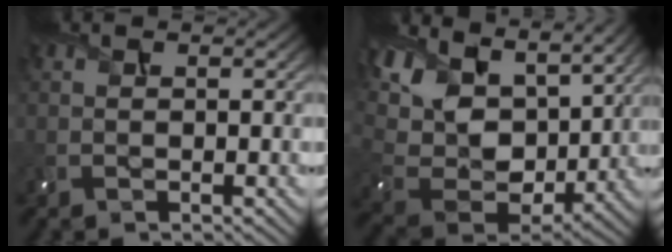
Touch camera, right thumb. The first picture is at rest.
{"total": 14.4, "force": [8.0, 8.4, 8.6], "torque": [-0.249, 0.024, 0.146]}